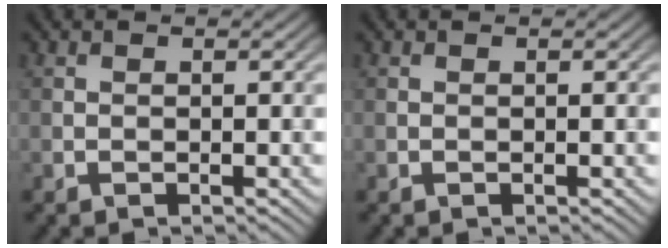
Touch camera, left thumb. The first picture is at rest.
{"total": 0.0}